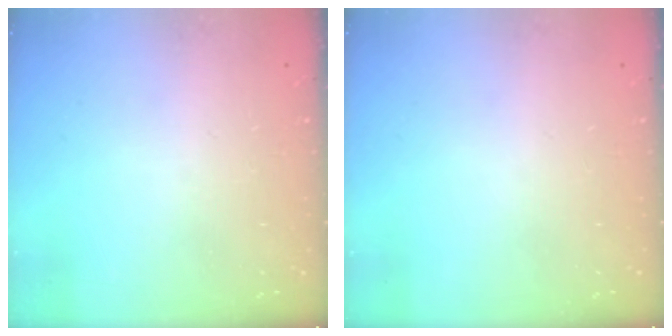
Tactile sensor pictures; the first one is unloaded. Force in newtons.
{"total": 0.0}